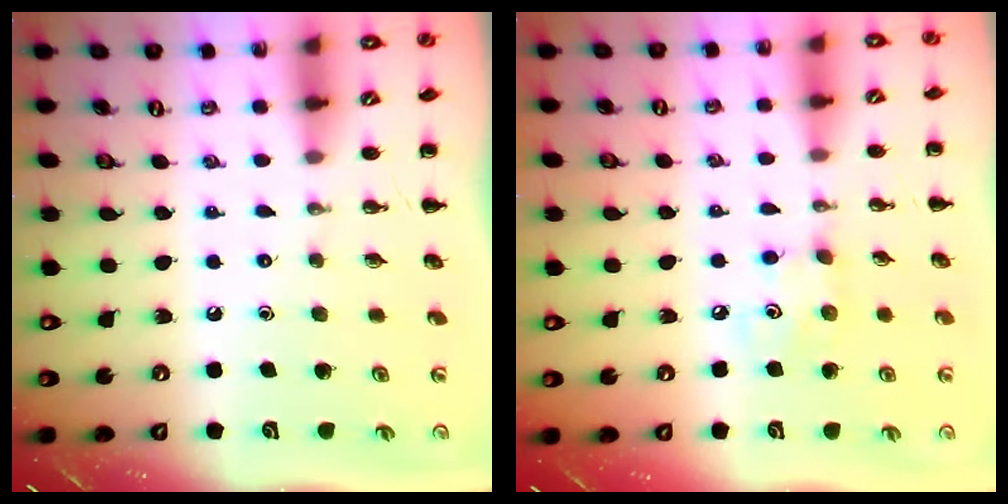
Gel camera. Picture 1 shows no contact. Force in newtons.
{"total": 3.6, "press": 3.6, "slide": 0.6}